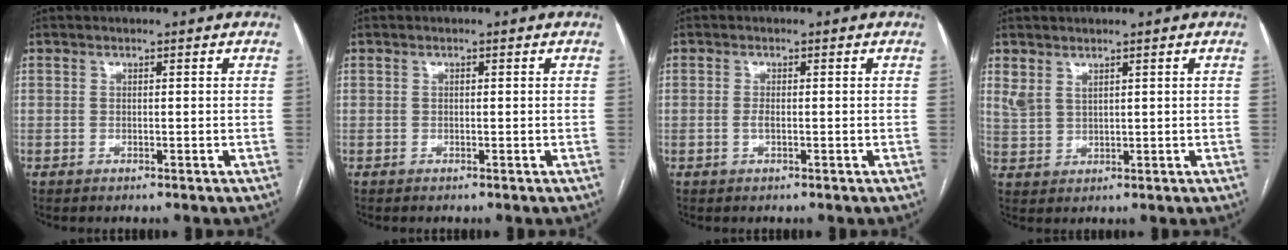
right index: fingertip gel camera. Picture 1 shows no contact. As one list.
[{"total": 0.5, "force": [0.5, 0.2, 0.0], "torque": [-0.003, 0.000, 0.006]}, {"total": 0.8, "force": [-0.1, 0.2, 0.8], "torque": [-0.021, 0.001, -0.004]}, {"total": 3.0, "force": [2.5, 1.3, 1.1], "torque": [-0.036, 0.009, 0.062]}]